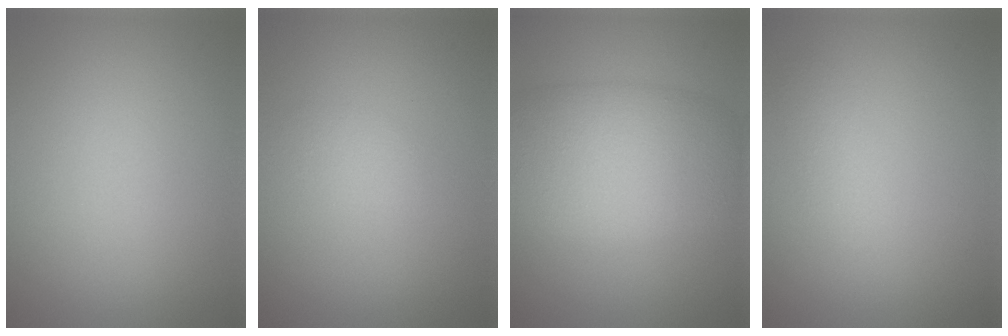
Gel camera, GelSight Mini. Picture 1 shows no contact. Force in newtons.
{"total": 1.2, "press": 1.2, "slide": 0.0}
{"total": 8.5, "press": 8.5, "slide": 0.4}
{"total": 1.6, "press": 1.6, "slide": 0.1}